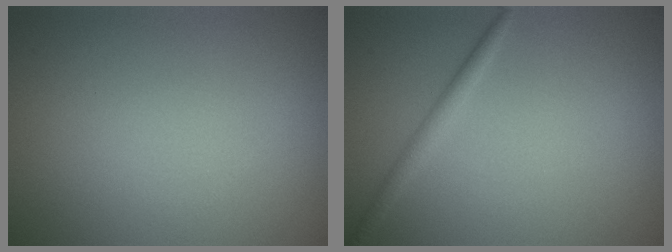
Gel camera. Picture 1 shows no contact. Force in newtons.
{"total": 1.4, "press": 1.4, "slide": 0.0}